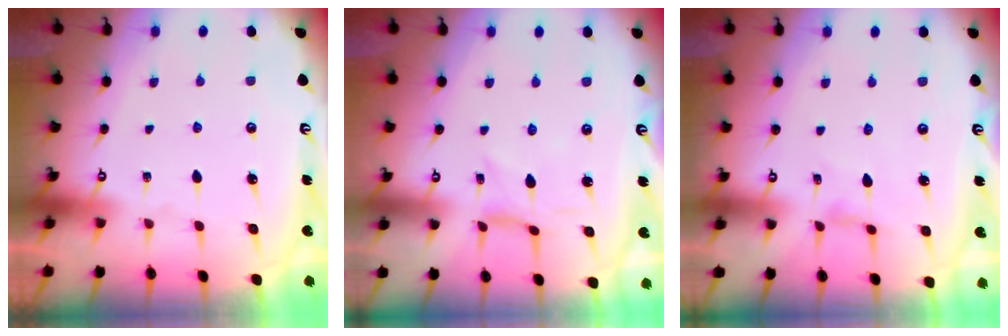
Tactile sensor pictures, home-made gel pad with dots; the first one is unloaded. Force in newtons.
{"total": 0.0}
{"total": 1.3, "press": 1.3, "slide": 0.2}